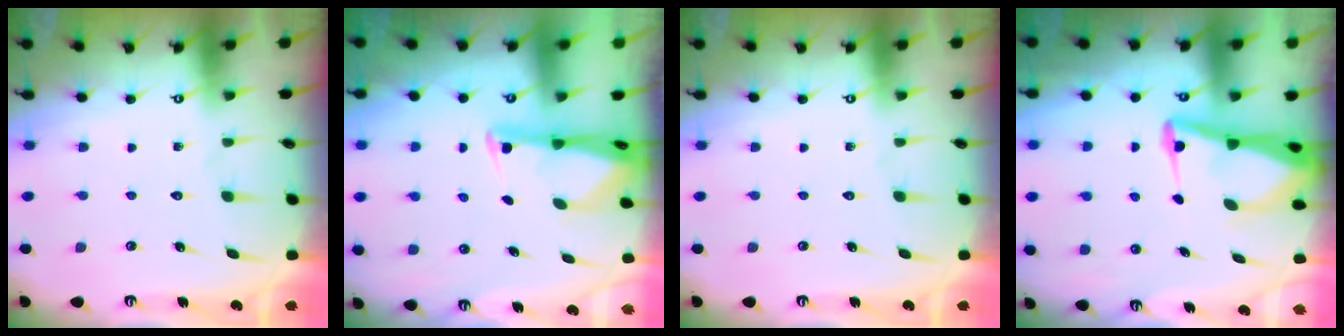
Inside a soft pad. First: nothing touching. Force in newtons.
{"total": 2.1, "press": 2.0, "slide": 0.3}
{"total": 0.0}
{"total": 5.1, "press": 5.0, "slide": 0.5}